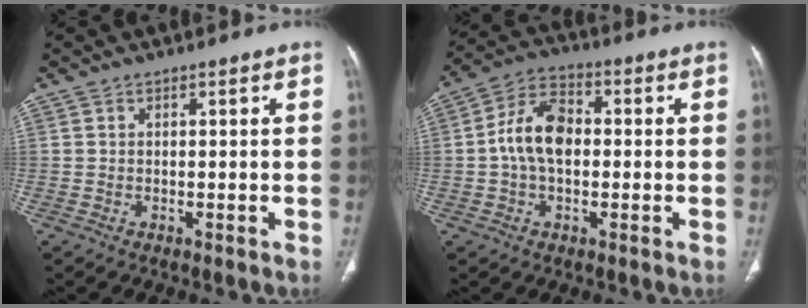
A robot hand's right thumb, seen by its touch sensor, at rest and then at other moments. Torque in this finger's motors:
{"motor_torque": [0.81, 1.94, 1.00, -0.12, 0.10]}